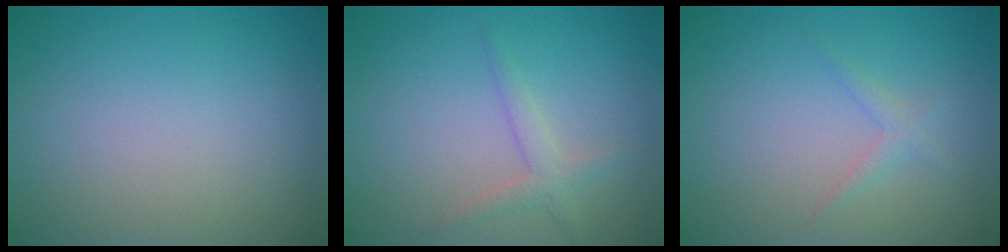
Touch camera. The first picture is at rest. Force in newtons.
{"total": 1.7, "press": 1.6, "slide": 0.1}
{"total": 1.1, "press": 1.1, "slide": 0.0}